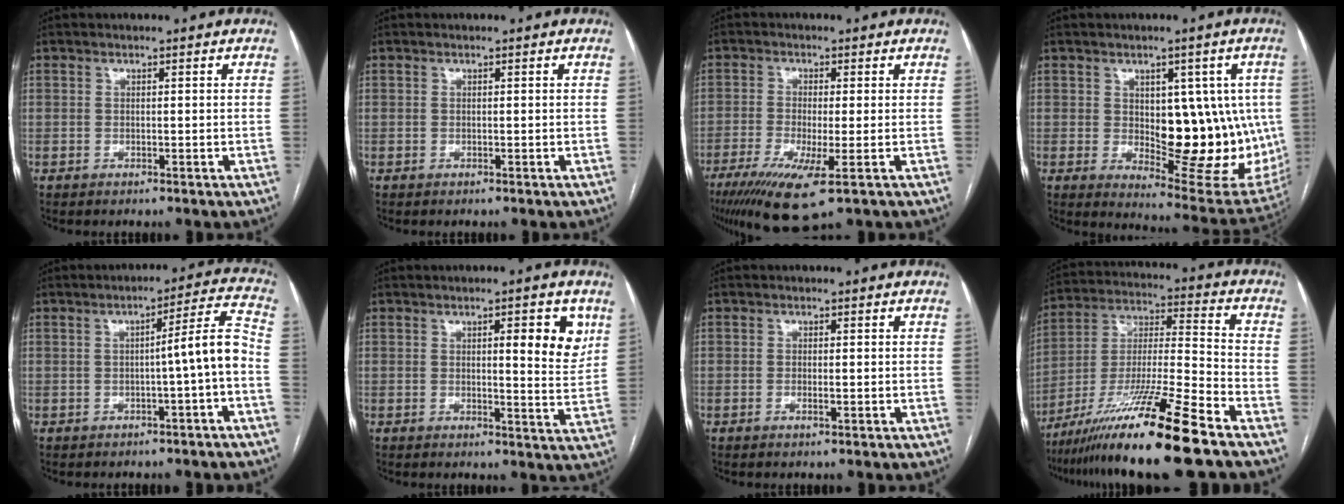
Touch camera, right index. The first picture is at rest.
{"total": 0.0}
{"total": 10.1, "force": [-5.1, 1.3, 8.6], "torque": [-0.150, -0.030, -0.084]}
{"total": 16.5, "force": [-0.4, 7.4, 14.8], "torque": [-0.171, 0.003, 0.018]}
{"total": 6.6, "force": [-1.7, -0.7, 6.4], "torque": [-0.084, 0.016, -0.023]}
{"total": 6.4, "force": [2.6, 1.3, 5.8], "torque": [-0.069, -0.008, 0.028]}
{"total": 1.3, "force": [-0.4, 0.3, 1.2], "torque": [-0.022, -0.002, -0.005]}
{"total": 19.5, "force": [-13.9, -1.1, 13.6], "torque": [-0.261, -0.034, -0.252]}